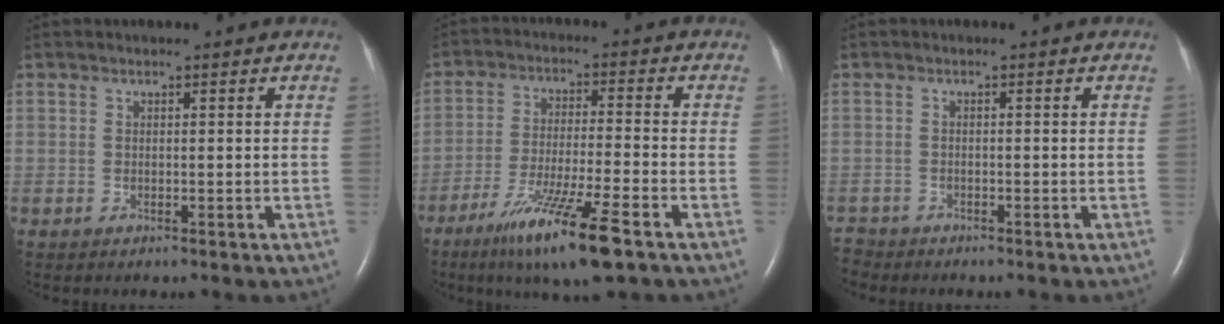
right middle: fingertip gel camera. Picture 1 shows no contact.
{"total": 12.2, "force": [-7.4, 0.1, 9.7], "torque": [-0.187, -0.036, -0.131]}
{"total": 1.9, "force": [-1.8, 0.4, -0.3], "torque": [0.007, -0.008, -0.035]}